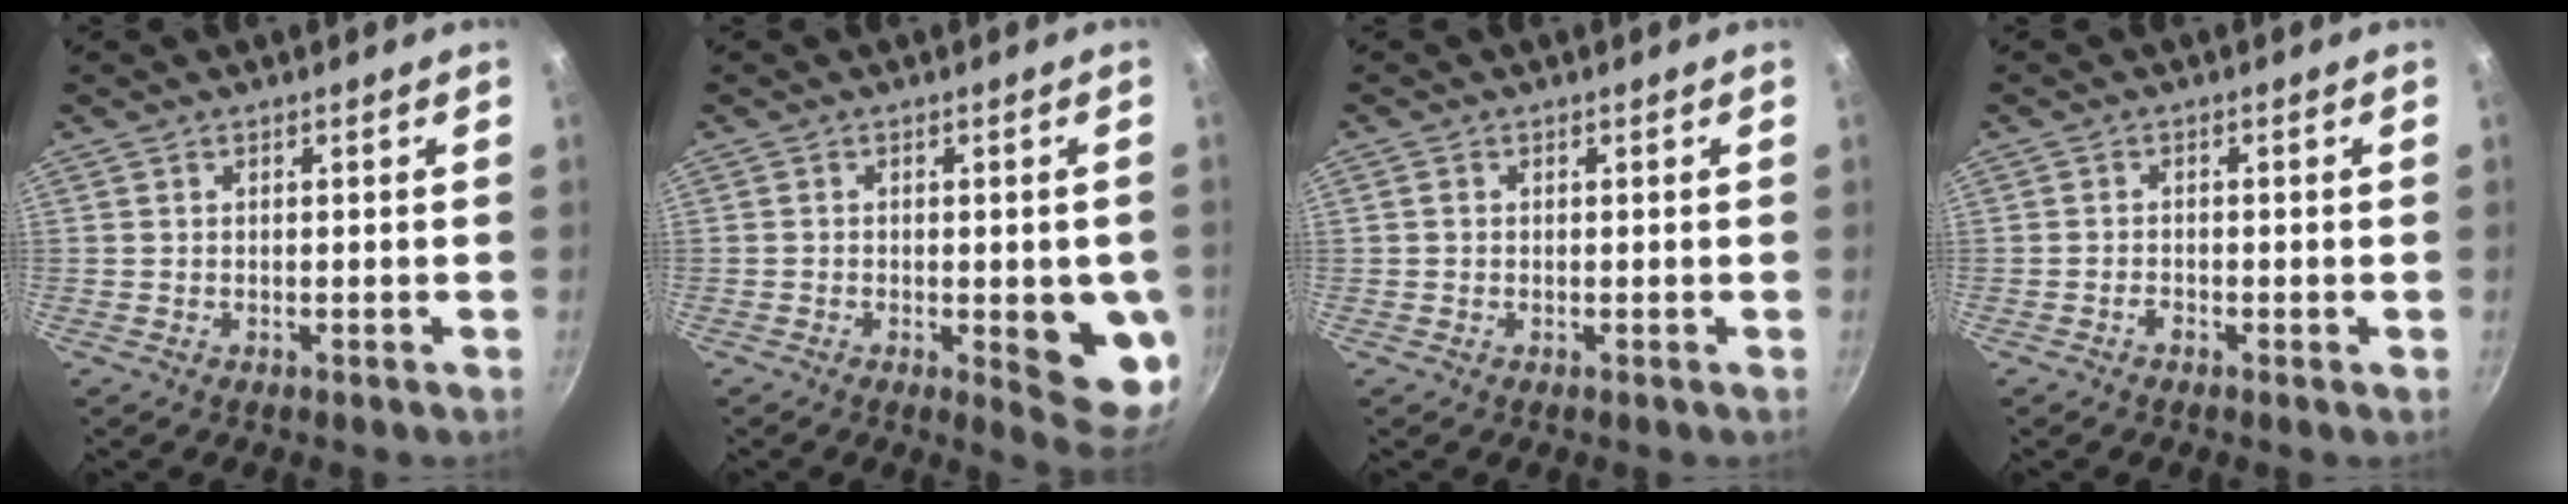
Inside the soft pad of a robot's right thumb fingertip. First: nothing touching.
{"total": 10.0, "force": [-1.7, 3.3, 9.3], "torque": [-0.087, -0.006, -0.017]}
{"total": 0.9, "force": [0.1, 0.8, 0.4], "torque": [-0.007, 0.004, 0.000]}
{"total": 1.2, "force": [-0.8, 0.5, 0.7], "torque": [-0.018, 0.005, -0.020]}